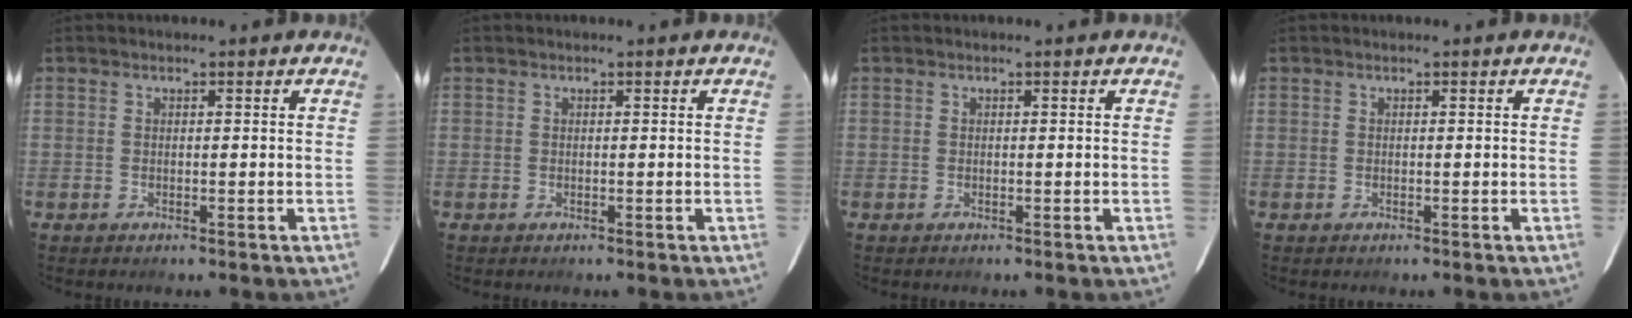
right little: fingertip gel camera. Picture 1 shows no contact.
{"total": 0.0}
{"total": 0.0}
{"total": 0.0}